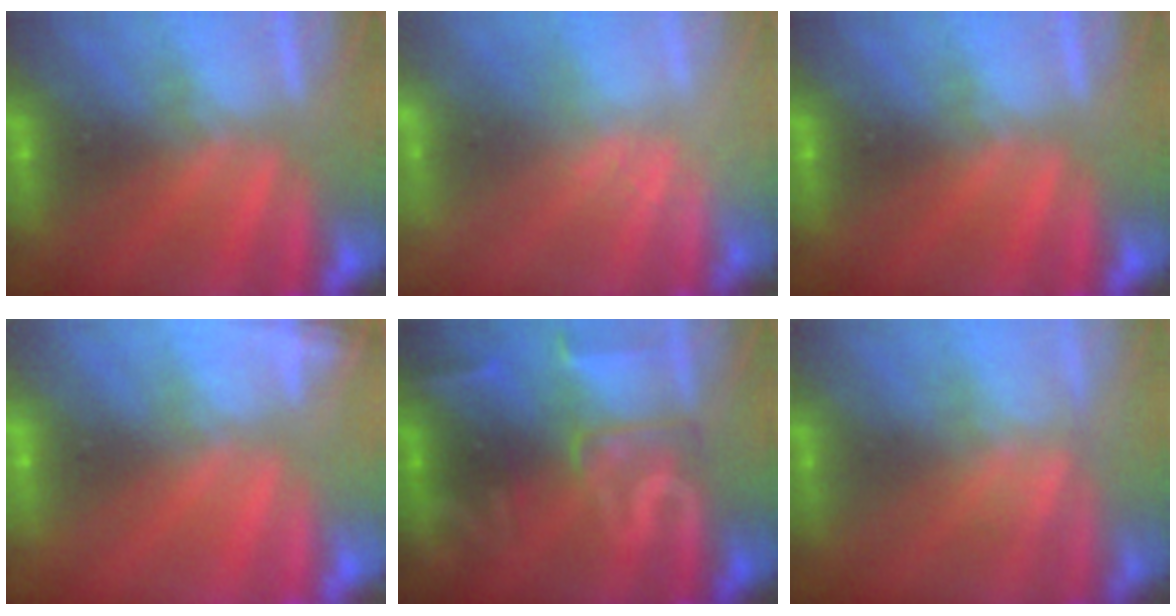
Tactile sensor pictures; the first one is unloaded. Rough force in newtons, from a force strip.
{"total": 2.3}
{"total": 0.0}
{"total": 1.1}
{"total": 2.9}
{"total": 2.8}